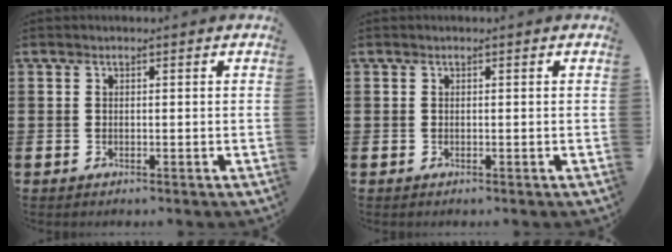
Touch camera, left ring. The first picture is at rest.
{"total": 0.0}